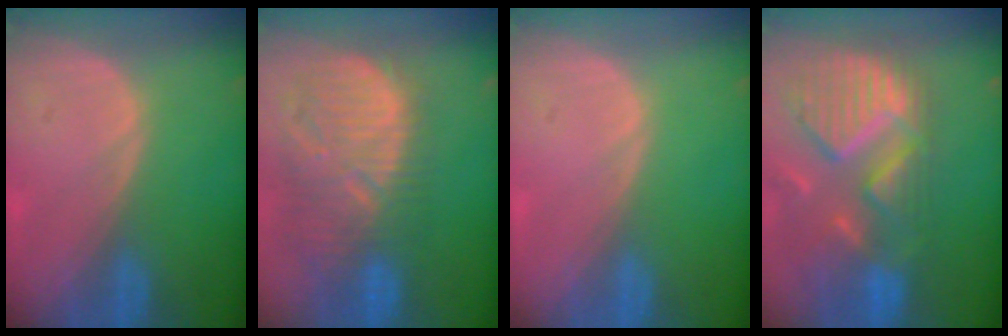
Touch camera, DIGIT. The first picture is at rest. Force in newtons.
{"total": 12.6, "press": 11.2, "slide": 5.8}
{"total": 0.0}
{"total": 13.0, "press": 11.0, "slide": 7.0}